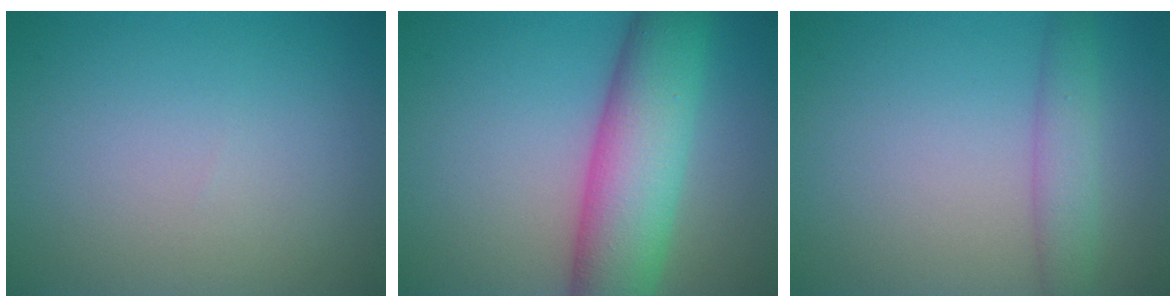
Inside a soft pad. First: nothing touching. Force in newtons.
{"total": 9.4, "press": 9.4, "slide": 0.3}
{"total": 2.8, "press": 2.8, "slide": 0.1}